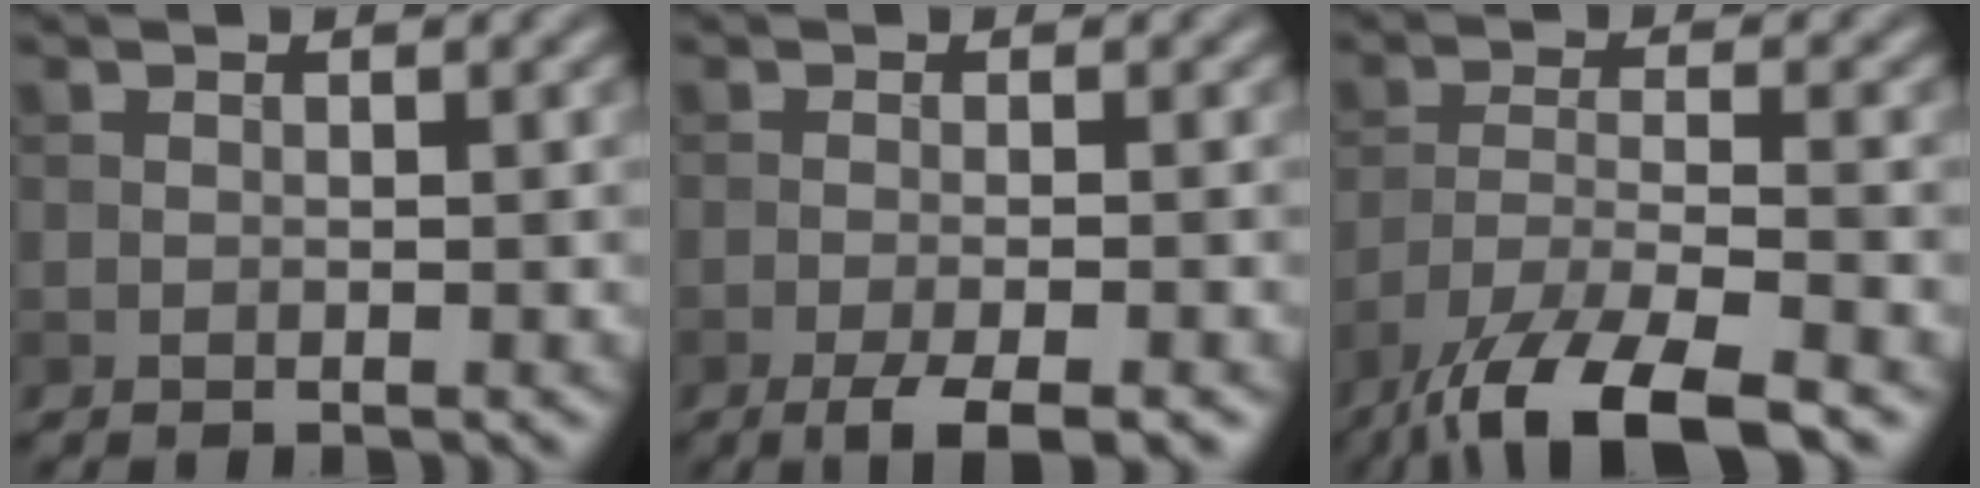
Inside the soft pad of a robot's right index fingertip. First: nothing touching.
{"total": 3.8, "force": [-2.3, 0.7, 2.9], "torque": [-0.048, -0.001, -0.042]}
{"total": 9.9, "force": [-7.4, 2.6, 6.0], "torque": [-0.117, -0.012, -0.139]}